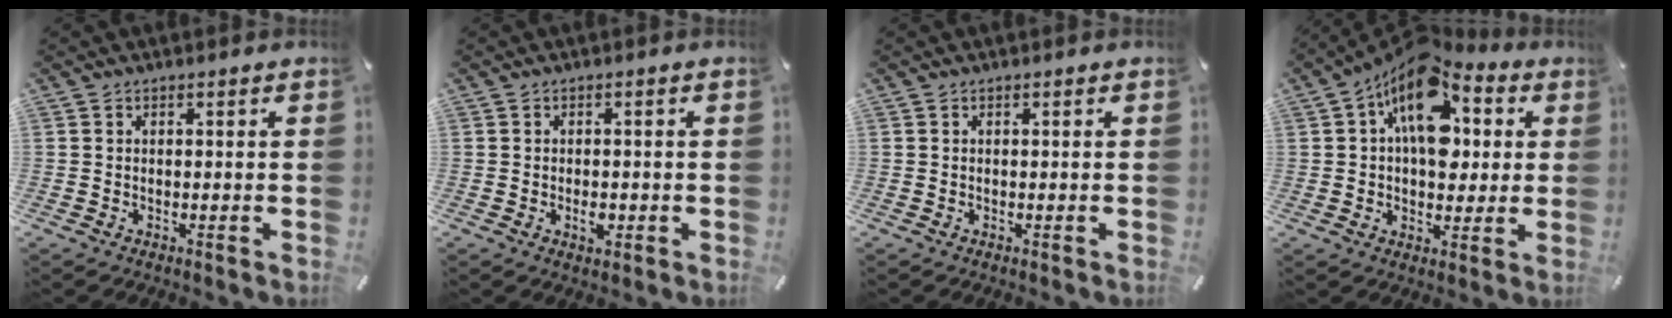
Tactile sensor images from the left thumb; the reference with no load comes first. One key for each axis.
{"total": 3.2, "fx": -0.9, "fy": 1.8, "fz": 2.4, "tx": -0.041, "ty": 0.003, "tz": -0.014}
{"total": 0.0}
{"total": 16.9, "fx": 5.0, "fy": 10.6, "fz": 12.1, "tx": -0.196, "ty": -0.039, "tz": 0.084}